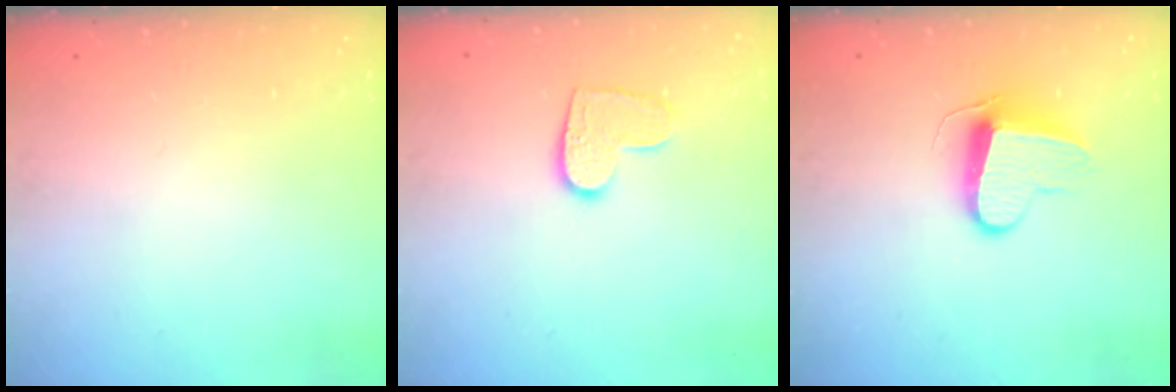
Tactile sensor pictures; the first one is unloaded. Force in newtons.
{"total": 8.9, "press": 8.9, "slide": 0.5}
{"total": 9.8, "press": 9.8, "slide": 0.5}